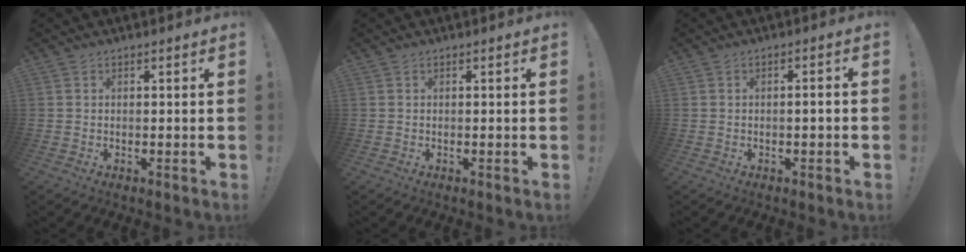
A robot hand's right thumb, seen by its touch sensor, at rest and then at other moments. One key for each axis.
{"total": 0.0}
{"total": 2.0, "fx": -0.8, "fy": 0.0, "fz": 1.8, "tx": -0.035, "ty": 0.005, "tz": -0.016}